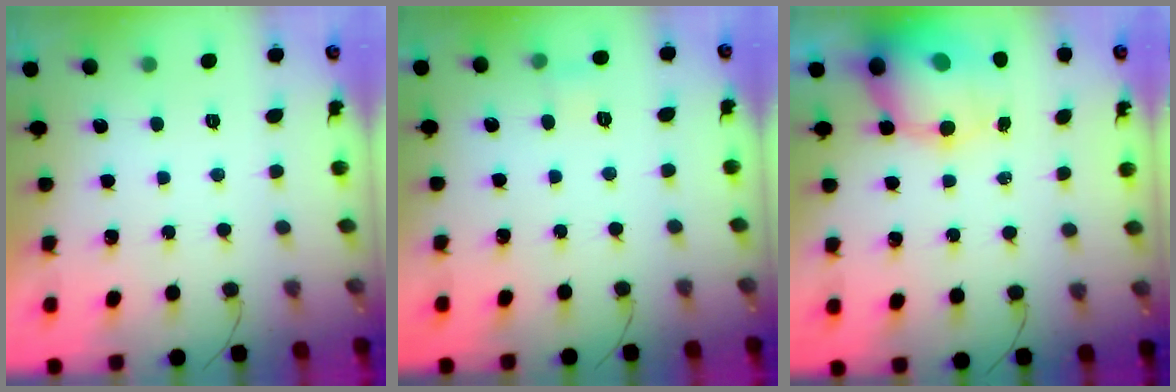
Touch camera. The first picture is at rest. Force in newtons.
{"total": 3.7, "press": 3.5, "slide": 1.2}
{"total": 10.8, "press": 10.4, "slide": 2.8}